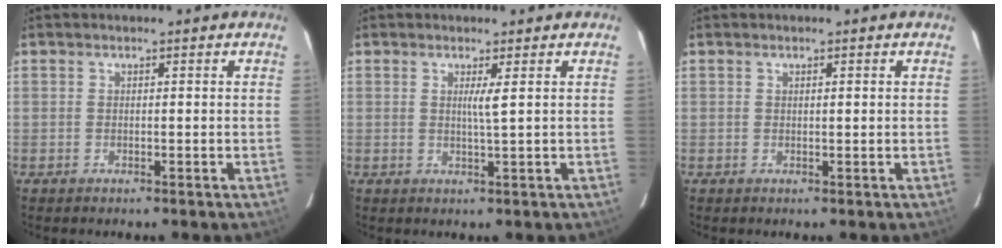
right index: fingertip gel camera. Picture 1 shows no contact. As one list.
[{"total": 1.8, "force": [0.5, -0.6, 1.6], "torque": [-0.033, -0.006, 0.011]}, {"total": 0.6, "force": [0.2, 0.0, 0.5], "torque": [-0.010, 0.001, 0.003]}]